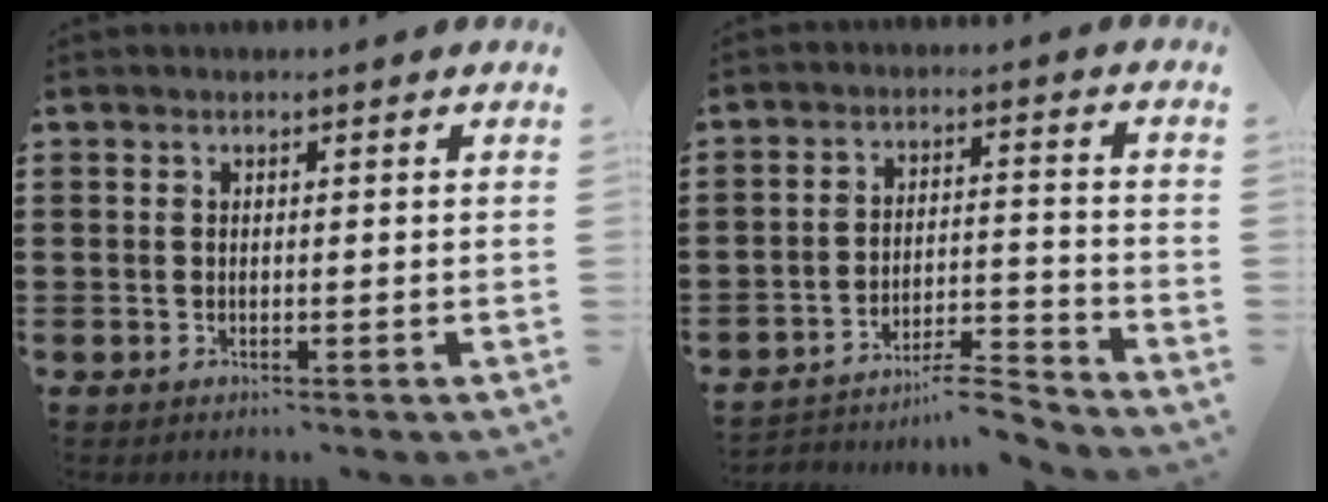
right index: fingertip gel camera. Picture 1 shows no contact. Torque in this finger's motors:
{"motor_torque": [-1.87, -0.27, -1.05, -0.21]}